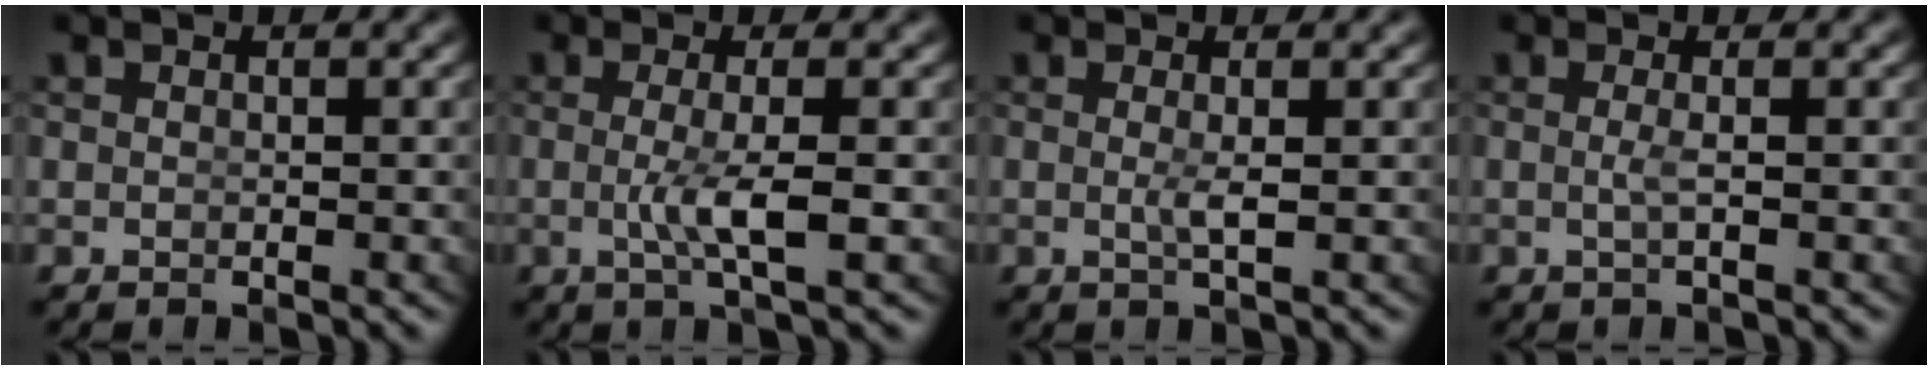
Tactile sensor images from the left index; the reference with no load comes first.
{"total": 3.0, "force": [-0.6, -0.4, 3.0], "torque": [-0.063, -0.012, -0.001]}
{"total": 1.4, "force": [-0.2, -0.6, 1.2], "torque": [-0.031, -0.013, 0.005]}
{"total": 1.3, "force": [-0.4, -0.7, 1.0], "torque": [-0.028, -0.010, 0.001]}